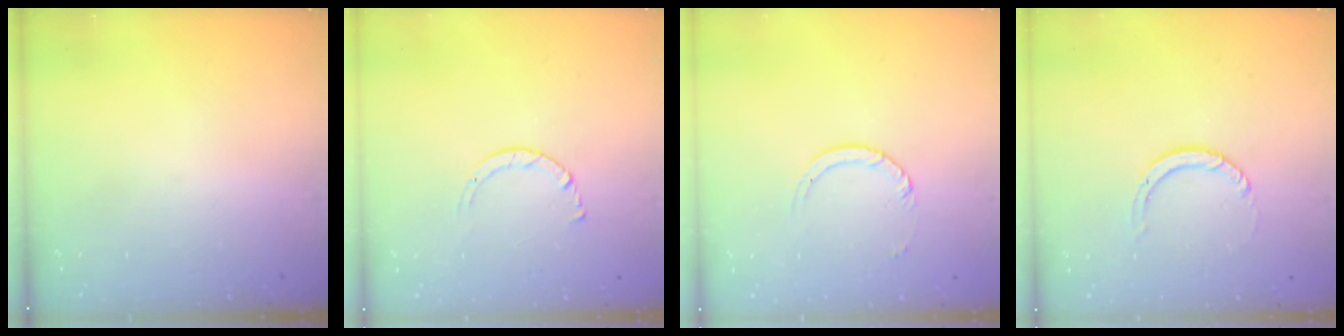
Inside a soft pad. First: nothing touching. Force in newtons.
{"total": 2.7, "press": 2.7, "slide": 0.3}
{"total": 3.0, "press": 2.9, "slide": 0.4}
{"total": 4.0, "press": 4.0, "slide": 0.2}